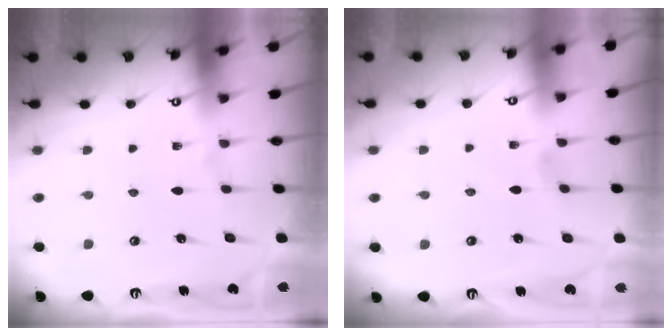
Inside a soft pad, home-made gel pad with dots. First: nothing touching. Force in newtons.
{"total": 0.0}